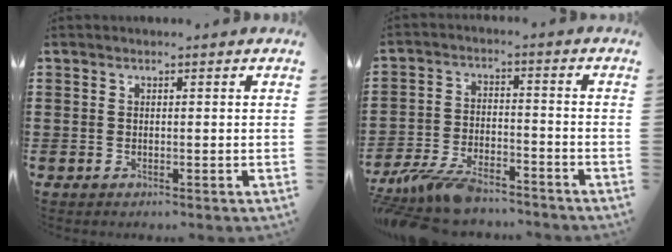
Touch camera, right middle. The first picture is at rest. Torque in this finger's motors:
{"motor_torque": [2.14, 0.00, 1.05, 0.21]}